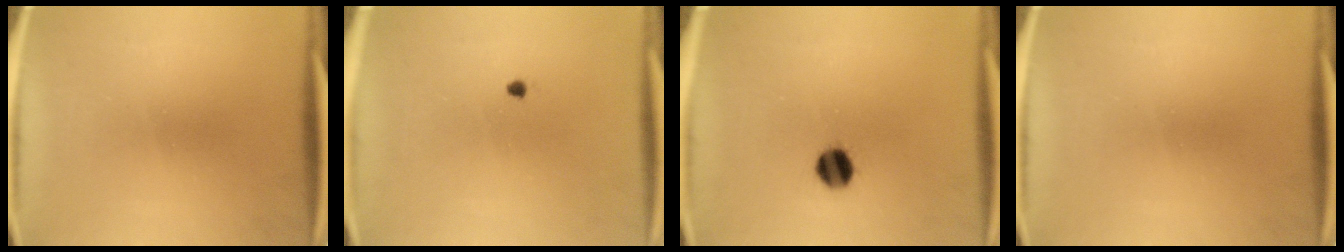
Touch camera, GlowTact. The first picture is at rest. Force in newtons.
{"total": 1.0}
{"total": 6.0}
{"total": 0.0}